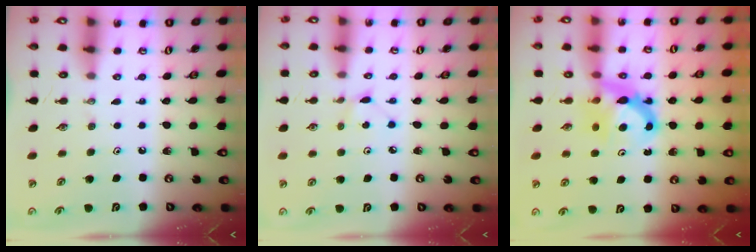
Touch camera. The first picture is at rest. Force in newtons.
{"total": 3.0, "press": 3.0, "slide": 0.3}
{"total": 7.3, "press": 7.3, "slide": 0.5}